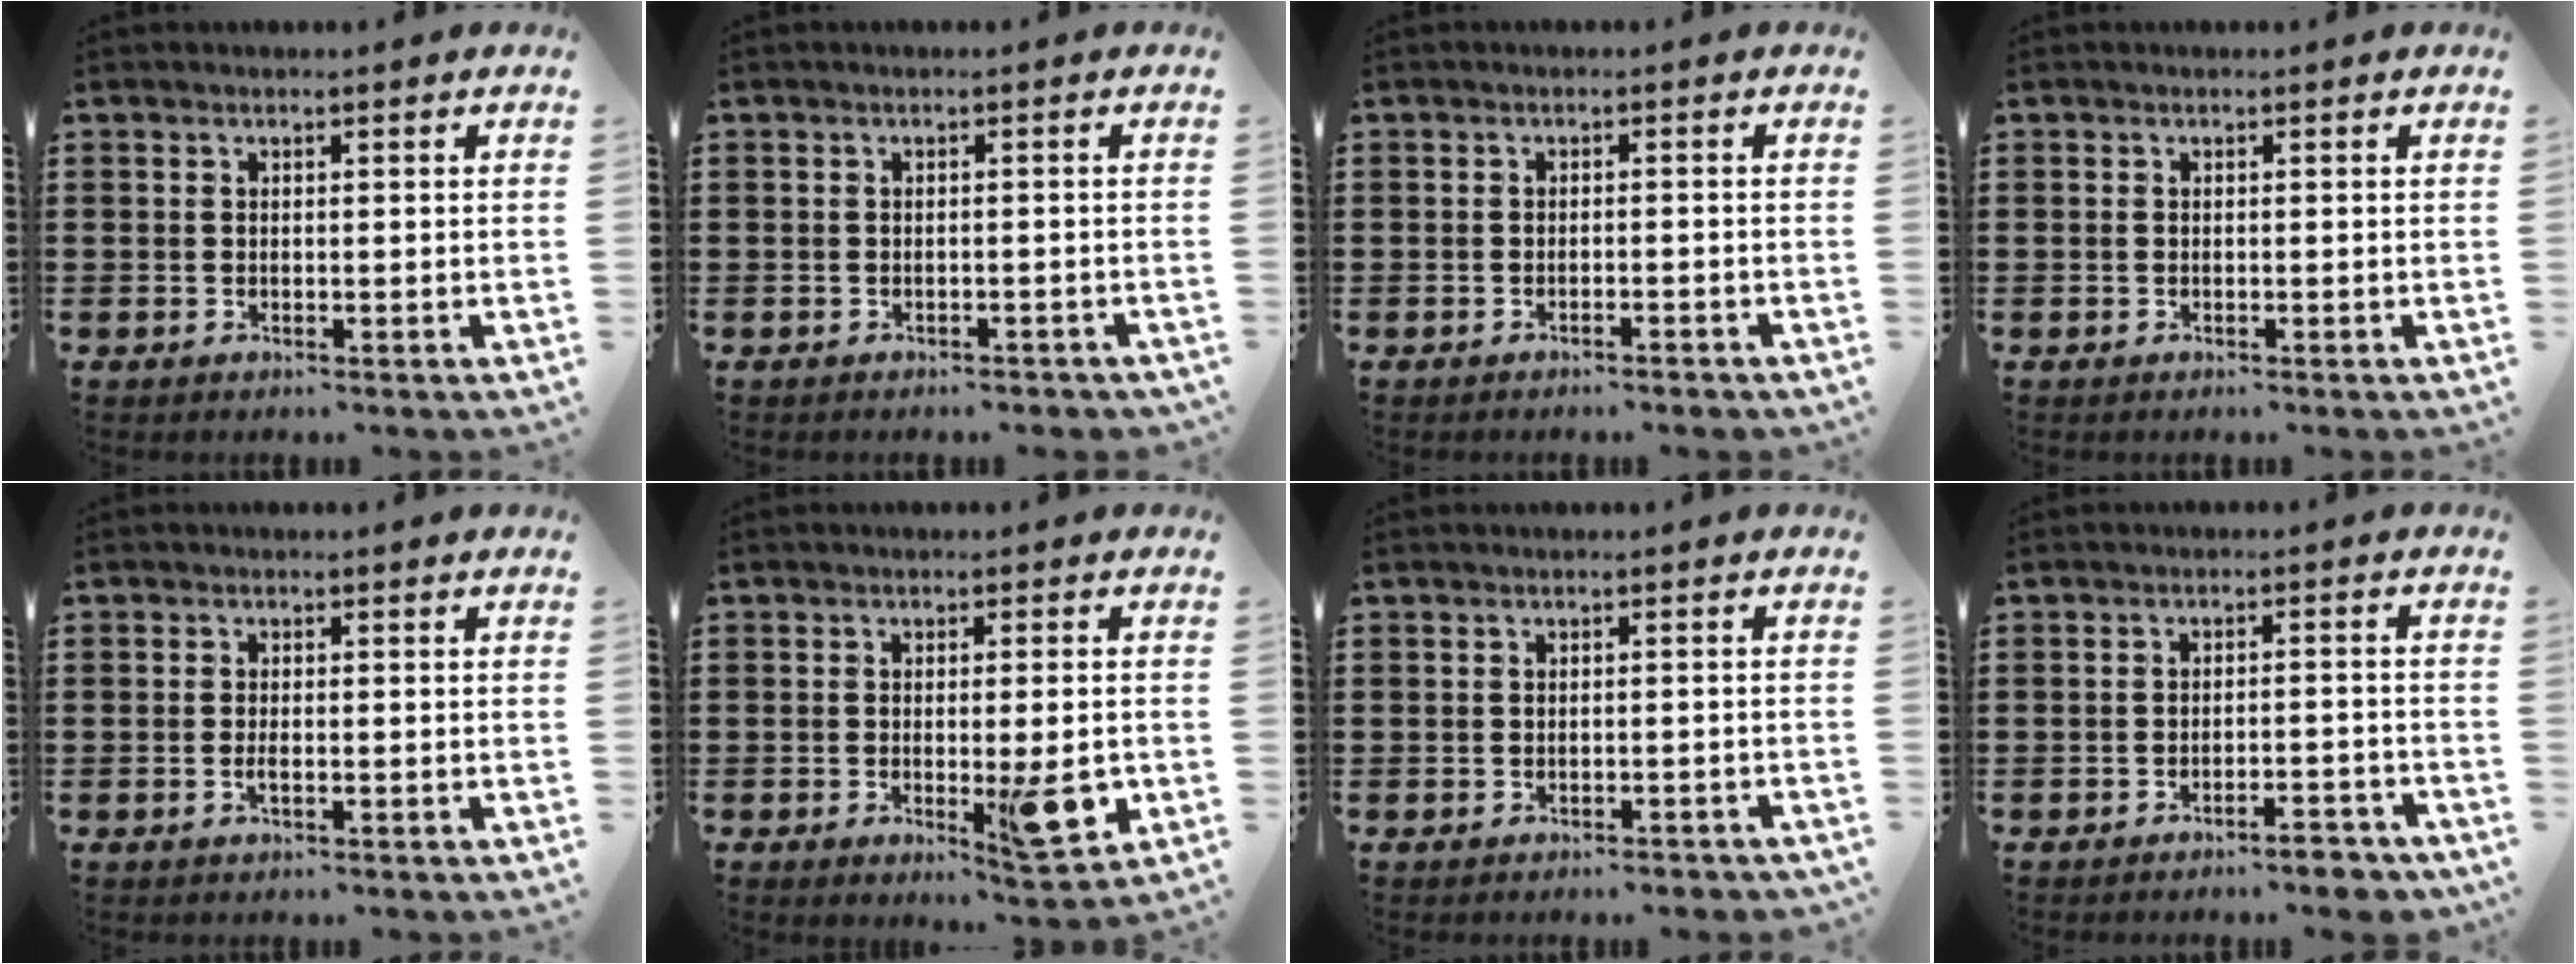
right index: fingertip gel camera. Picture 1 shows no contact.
{"total": 1.0, "force": [-1.0, 0.2, 0.2], "torque": [-0.009, -0.004, -0.020]}
{"total": 1.1, "force": [-1.0, -0.1, 0.4], "torque": [-0.013, -0.002, -0.020]}
{"total": 0.0}
{"total": 1.2, "force": [-0.4, 0.3, 1.1], "torque": [-0.021, -0.003, -0.007]}
{"total": 7.7, "force": [-1.6, 1.6, 7.4], "torque": [-0.100, -0.016, -0.019]}
{"total": 1.2, "force": [-1.2, 0.1, 0.3], "torque": [-0.011, -0.003, -0.025]}
{"total": 3.7, "force": [-3.3, 0.3, 1.7], "torque": [-0.028, -0.001, -0.062]}